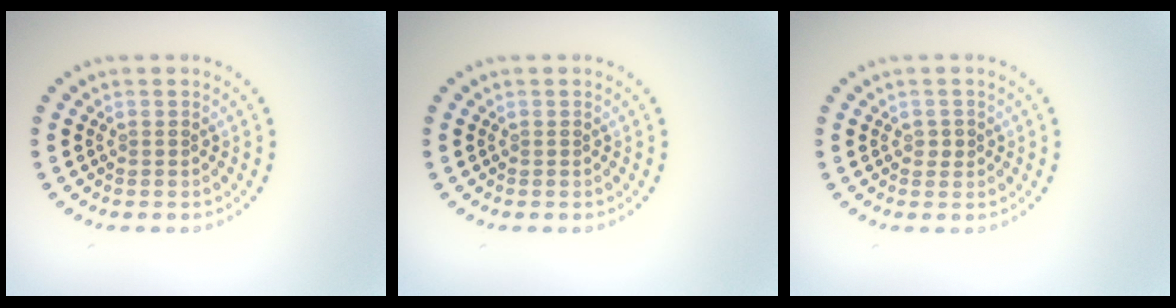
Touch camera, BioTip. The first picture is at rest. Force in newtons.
{"total": 0.0}
{"total": 0.8, "press": 0.8, "slide": 0.1}